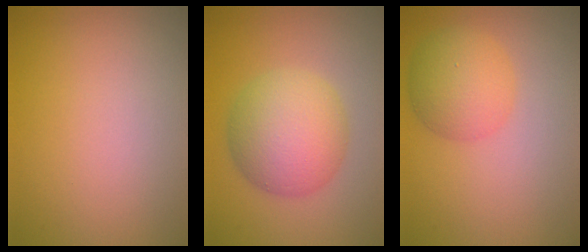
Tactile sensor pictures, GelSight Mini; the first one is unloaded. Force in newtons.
{"total": 6.8, "press": 6.7, "slide": 0.1}
{"total": 3.9, "press": 3.9, "slide": 0.1}